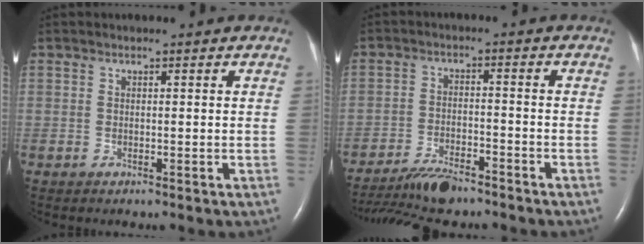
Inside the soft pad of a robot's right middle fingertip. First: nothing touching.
{"total": 8.6, "force": [-7.6, 1.7, 3.9], "torque": [-0.073, -0.018, -0.133]}